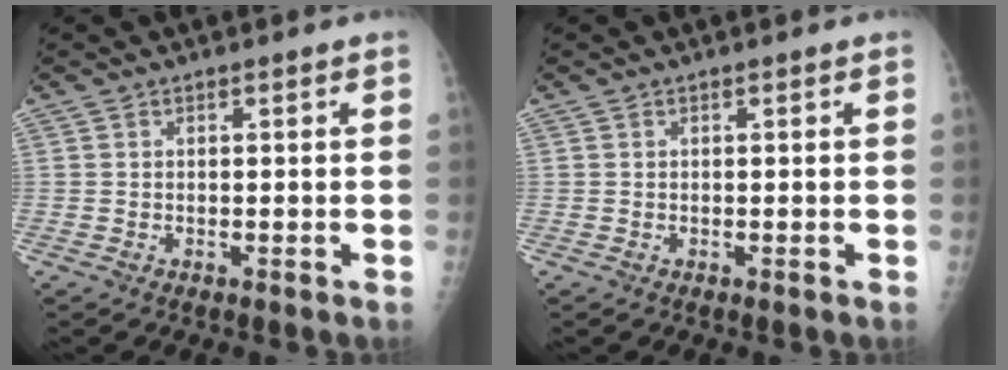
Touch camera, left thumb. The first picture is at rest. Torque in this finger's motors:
{"motor_torque": [0.12, 0.03, 0.05, -0.01, 0.03]}